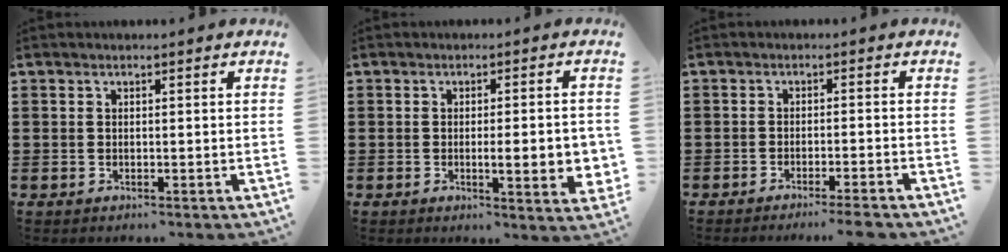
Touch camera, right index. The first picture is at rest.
{"total": 6.1, "force": [-0.8, 1.1, 5.9], "torque": [-0.080, -0.009, -0.014]}
{"total": 2.4, "force": [-2.2, -0.3, 1.1], "torque": [-0.019, 0.000, -0.043]}